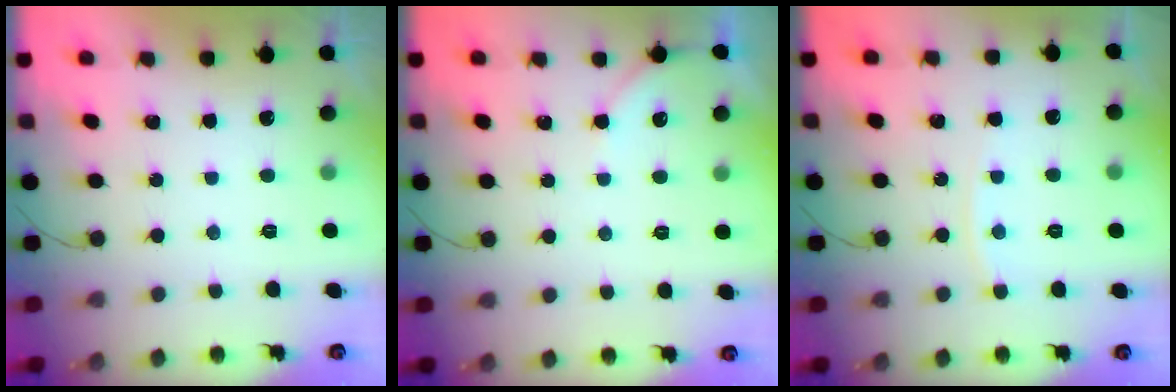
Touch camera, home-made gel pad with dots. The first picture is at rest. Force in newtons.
{"total": 2.9, "press": 2.9, "slide": 0.4}
{"total": 6.3, "press": 6.3, "slide": 0.7}